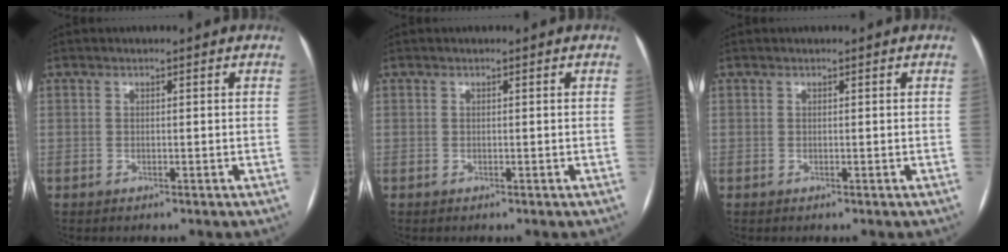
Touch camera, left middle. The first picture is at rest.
{"total": 0.0}
{"total": 0.0}